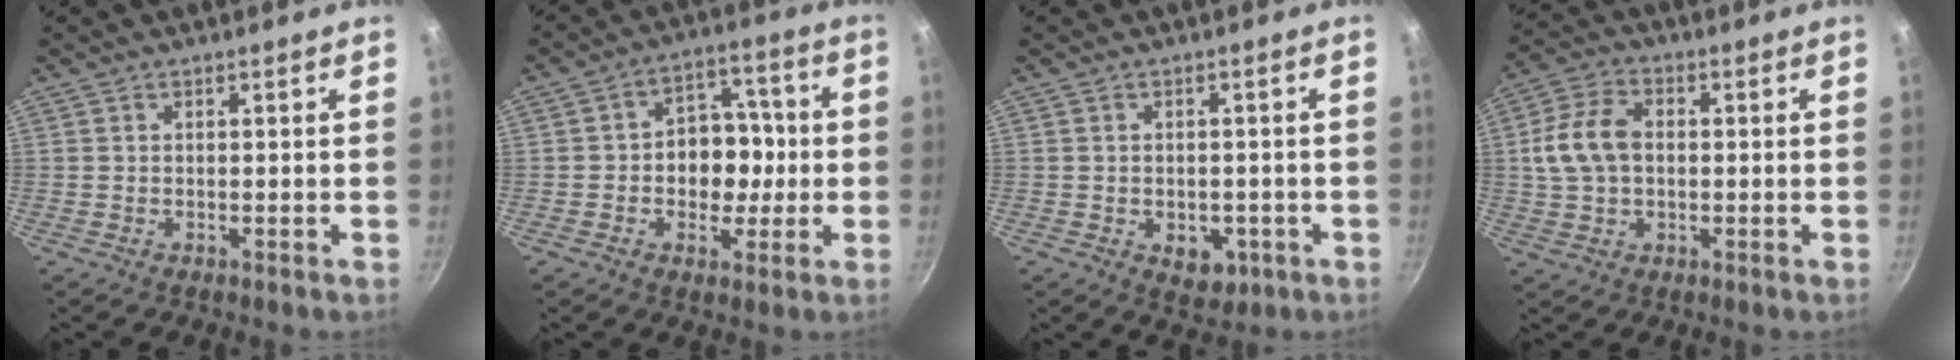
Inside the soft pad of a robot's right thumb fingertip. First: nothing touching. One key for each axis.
{"total": 10.8, "fx": -0.9, "fy": 8.5, "fz": 6.6, "tx": -0.035, "ty": 0.022, "tz": -0.024}
{"total": 5.6, "fx": -2.0, "fy": 3.9, "fz": 3.6, "tx": -0.029, "ty": 0.005, "tz": -0.017}
{"total": 10.1, "fx": 0.6, "fy": 7.0, "fz": 7.2, "tx": -0.131, "ty": 0.020, "tz": 0.006}